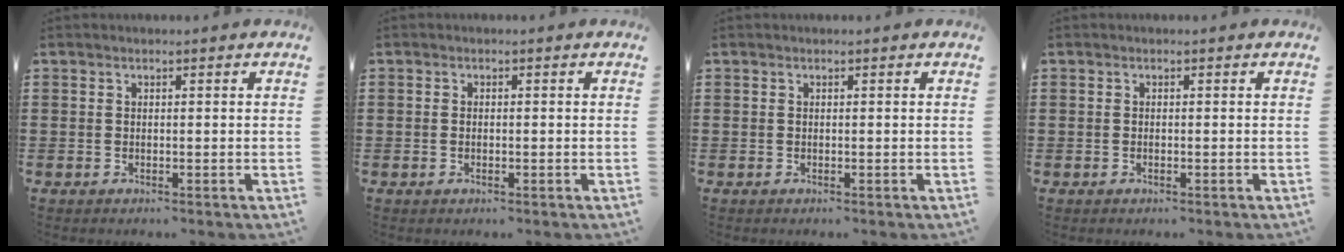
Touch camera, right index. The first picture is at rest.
{"total": 0.8, "force": [-0.2, 0.4, 0.7], "torque": [-0.015, 0.000, -0.003]}
{"total": 0.0}
{"total": 0.0}